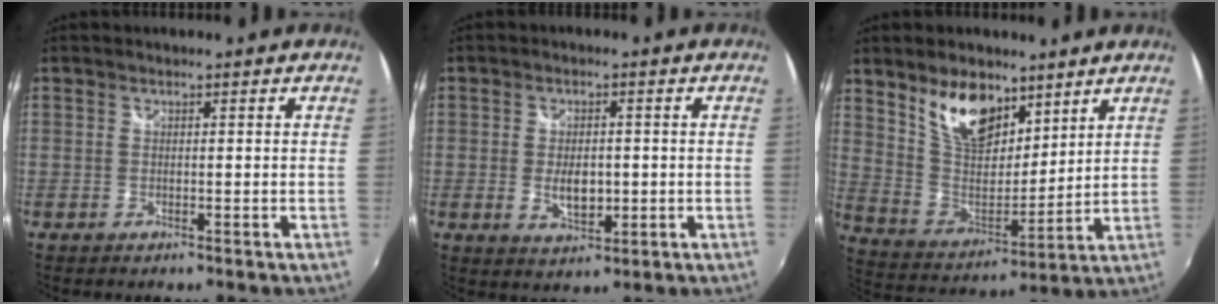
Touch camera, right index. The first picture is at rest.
{"total": 5.2, "force": [-0.7, 3.0, 4.2], "torque": [-0.075, -0.006, -0.007]}
{"total": 13.8, "force": [8.8, 7.2, 7.7], "torque": [-0.144, 0.000, 0.170]}